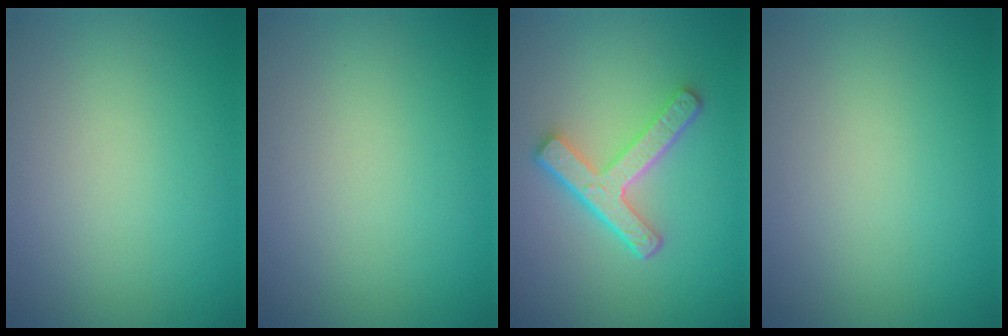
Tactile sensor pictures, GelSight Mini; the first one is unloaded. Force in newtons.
{"total": 0.0}
{"total": 4.8, "press": 3.5, "slide": 3.3}
{"total": 0.0}